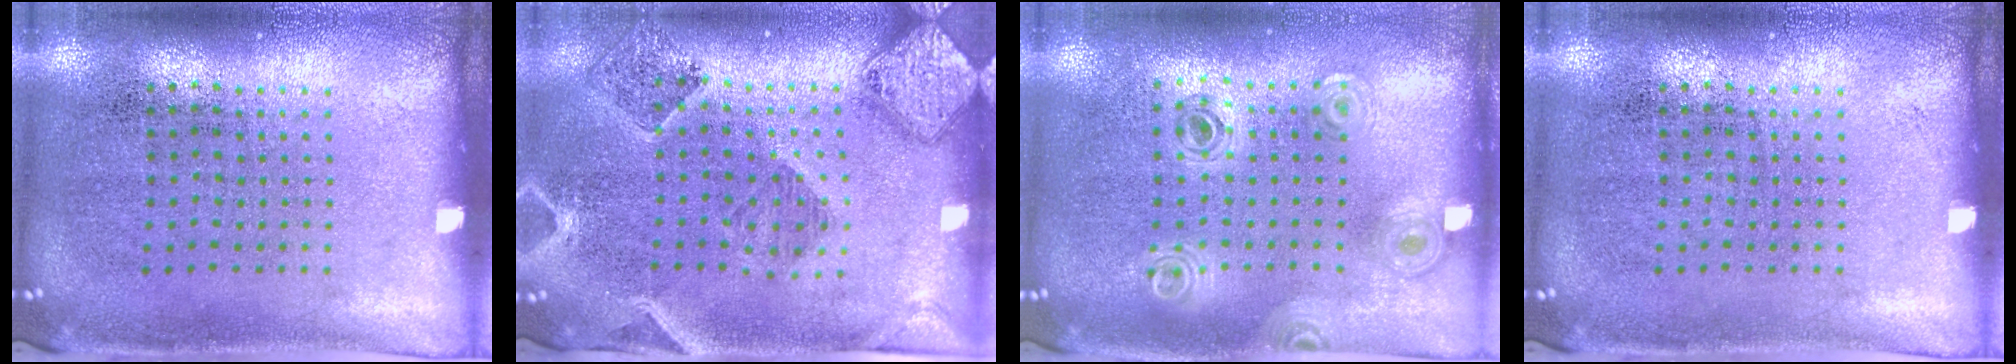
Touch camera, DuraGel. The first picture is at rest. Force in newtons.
{"total": 1.6, "press": 1.6, "slide": 0.3}
{"total": 0.8, "press": 0.8, "slide": 0.1}
{"total": 0.0}